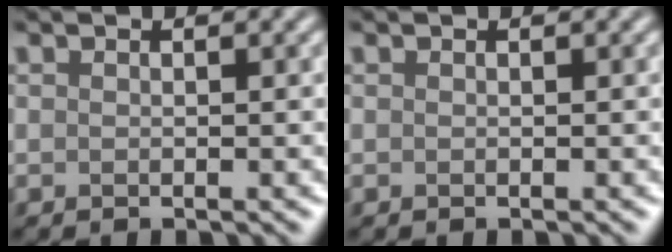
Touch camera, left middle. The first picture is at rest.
{"total": 0.0}